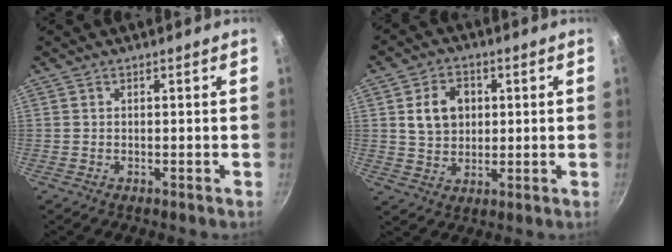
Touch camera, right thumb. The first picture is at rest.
{"total": 8.5, "force": [1.8, 6.6, 5.0], "torque": [-0.064, 0.002, 0.029]}